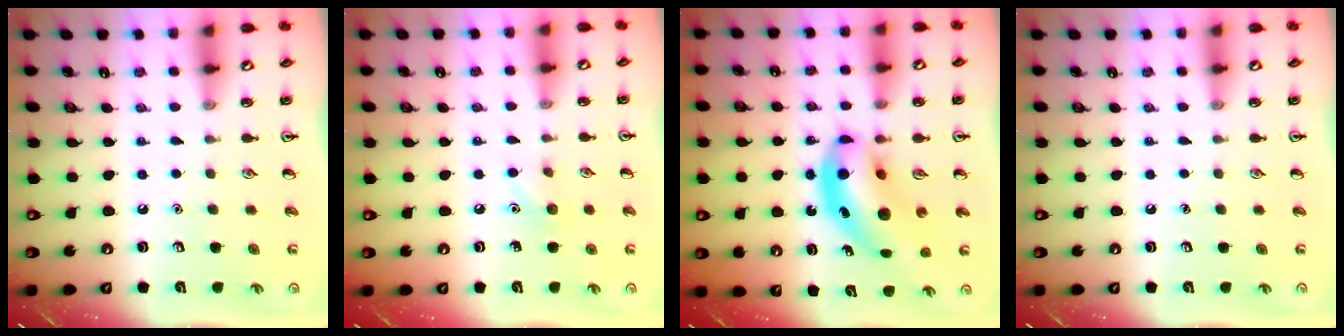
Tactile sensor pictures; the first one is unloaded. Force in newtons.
{"total": 5.8, "press": 5.5, "slide": 1.8}
{"total": 13.2, "press": 12.6, "slide": 3.9}
{"total": 0.0}